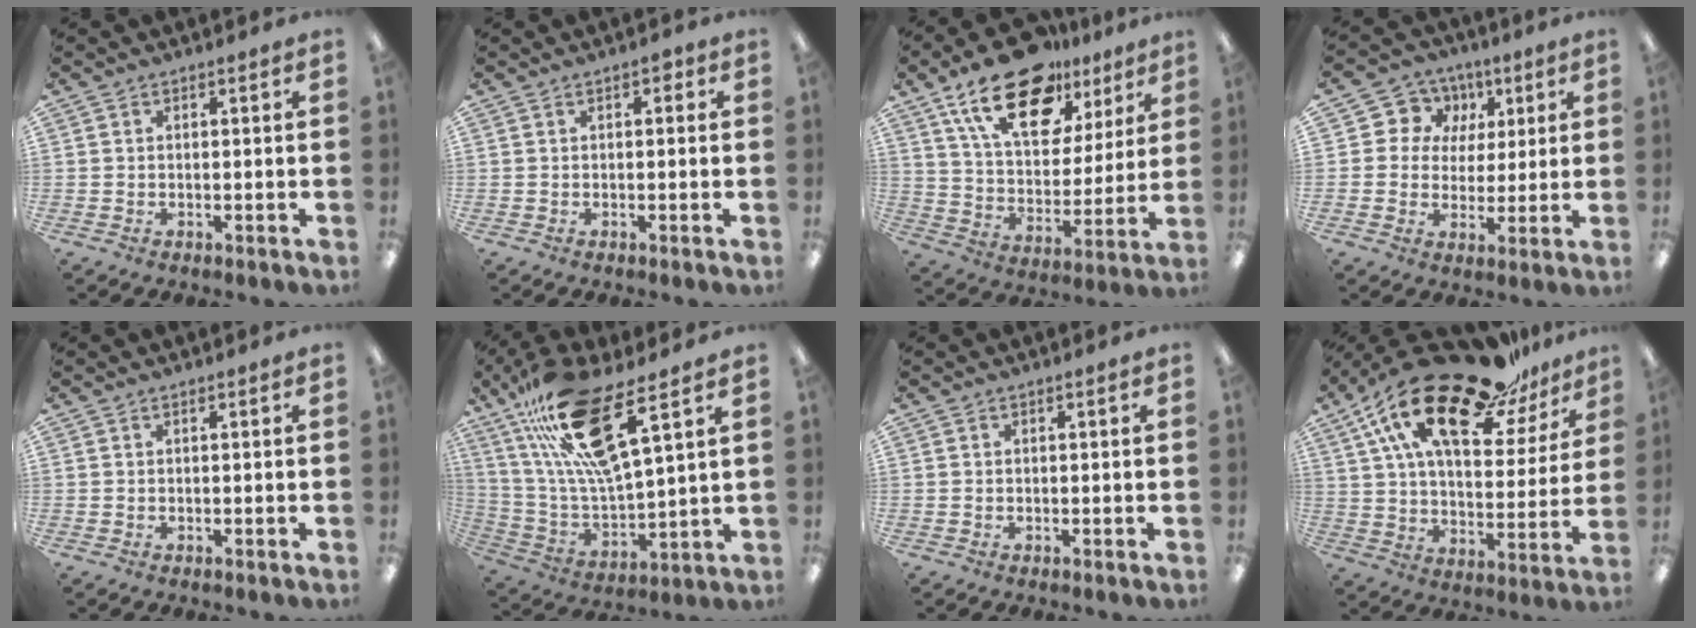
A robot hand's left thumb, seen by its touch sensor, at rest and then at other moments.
{"total": 1.3, "force": [0.2, 0.9, 0.9], "torque": [-0.009, 0.001, 0.002]}
{"total": 21.8, "force": [14.0, 10.9, 12.7], "torque": [-0.211, -0.072, 0.245]}
{"total": 8.3, "force": [2.6, 7.8, 0.9], "torque": [-0.021, -0.015, 0.048]}
{"total": 0.0}
{"total": 21.8, "force": [13.5, 6.1, 16.1], "torque": [-0.307, -0.055, 0.230]}
{"total": 0.0}
{"total": 25.8, "force": [18.0, 9.9, 15.7], "torque": [-0.266, -0.109, 0.303]}